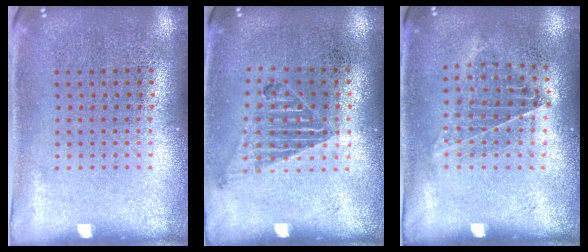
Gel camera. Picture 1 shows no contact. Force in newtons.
{"total": 1.0, "press": 1.0, "slide": 0.3}
{"total": 0.9, "press": 0.9, "slide": 0.3}